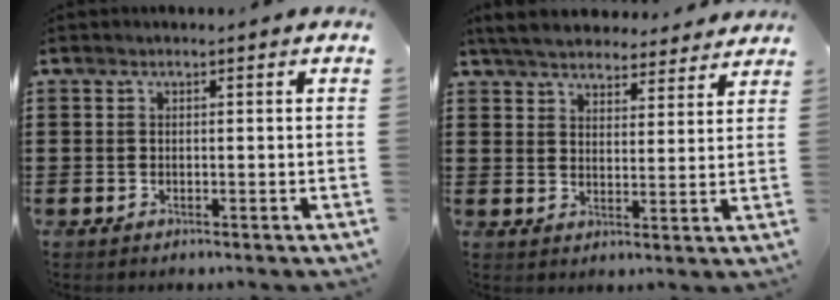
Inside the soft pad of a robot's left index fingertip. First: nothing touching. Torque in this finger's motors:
{"motor_torque": [2.14, 0.00, 0.14, -0.10]}